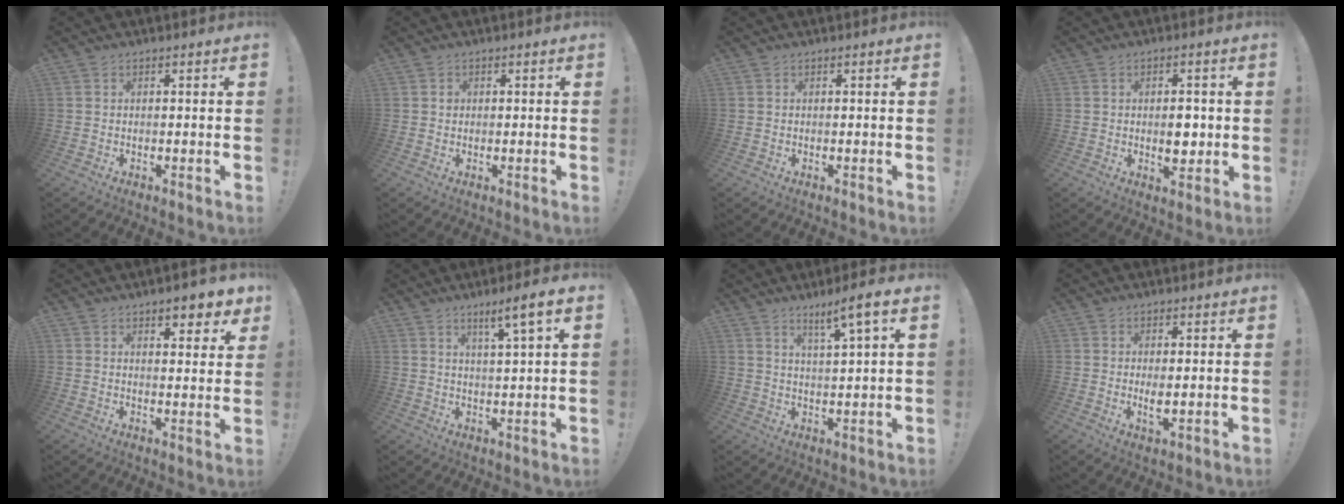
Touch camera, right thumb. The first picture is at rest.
{"total": 0.9, "force": [0.0, 0.9, 0.2], "torque": [0.005, 0.002, -0.002]}
{"total": 0.0}
{"total": 5.4, "force": [-0.2, 3.5, 4.1], "torque": [-0.042, 0.000, -0.006]}
{"total": 6.2, "force": [4.5, 2.2, 3.7], "torque": [-0.032, -0.028, 0.073]}
{"total": 6.5, "force": [3.7, -0.1, 5.4], "torque": [-0.069, -0.022, 0.051]}
{"total": 6.6, "force": [4.1, -0.2, 5.2], "torque": [-0.074, -0.022, 0.060]}
{"total": 3.3, "force": [0.3, 1.0, 3.2], "torque": [-0.047, -0.012, 0.003]}